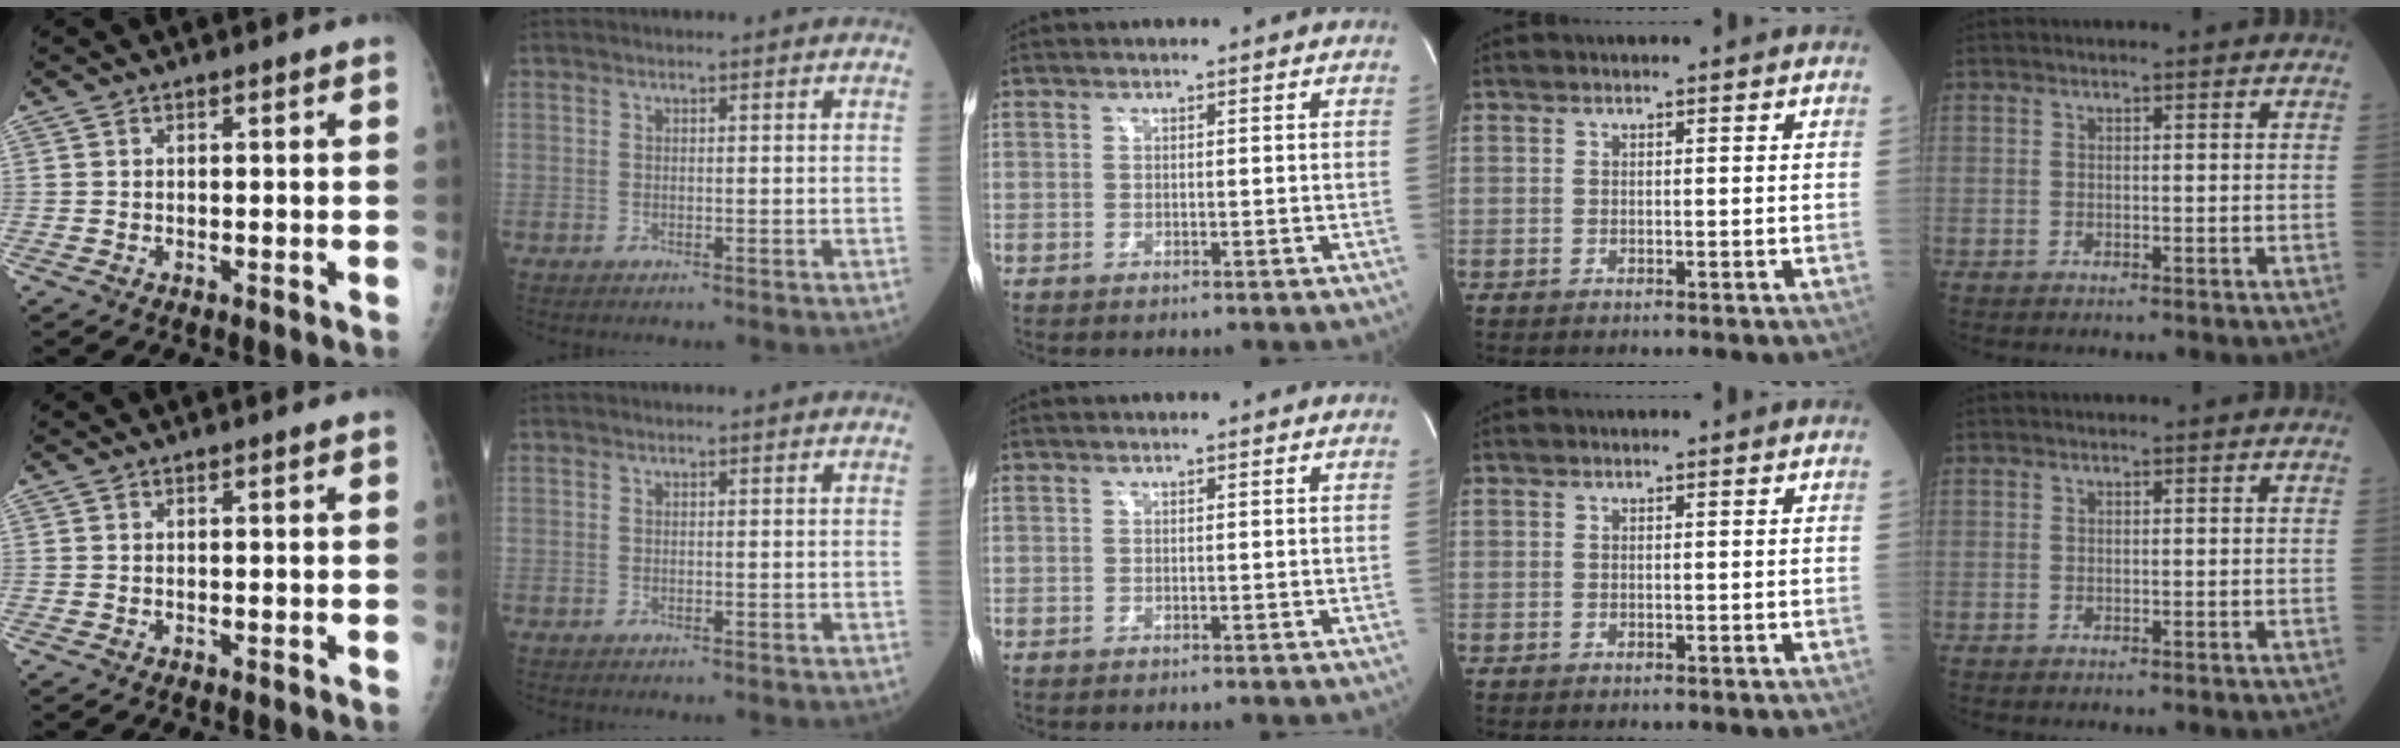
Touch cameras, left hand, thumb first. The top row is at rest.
{}